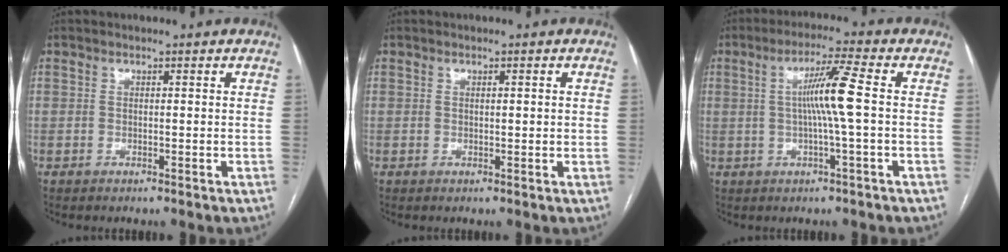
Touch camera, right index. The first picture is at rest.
{"total": 1.1, "force": [0.2, 0.2, 1.1], "torque": [-0.018, 0.002, 0.002]}
{"total": 7.2, "force": [0.3, -1.0, 7.2], "torque": [-0.129, 0.007, 0.005]}